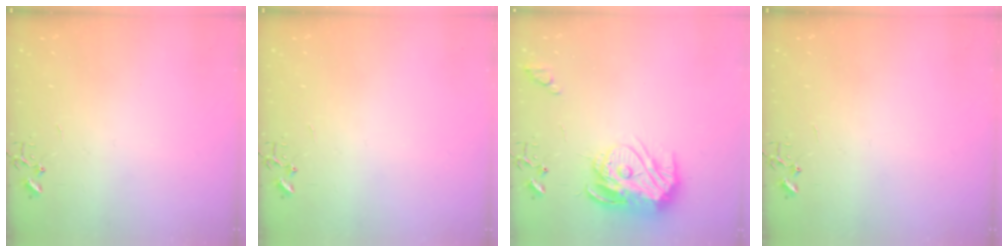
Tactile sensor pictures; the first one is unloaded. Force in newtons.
{"total": 0.0}
{"total": 16.3, "press": 16.2, "slide": 1.6}
{"total": 0.0}